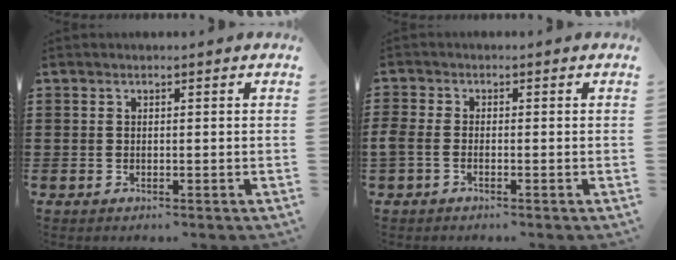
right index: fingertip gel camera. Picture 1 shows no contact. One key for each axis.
{"total": 1.1, "fx": -0.6, "fy": 0.5, "fz": 0.7, "tx": -0.023, "ty": -0.004, "tz": -0.014}